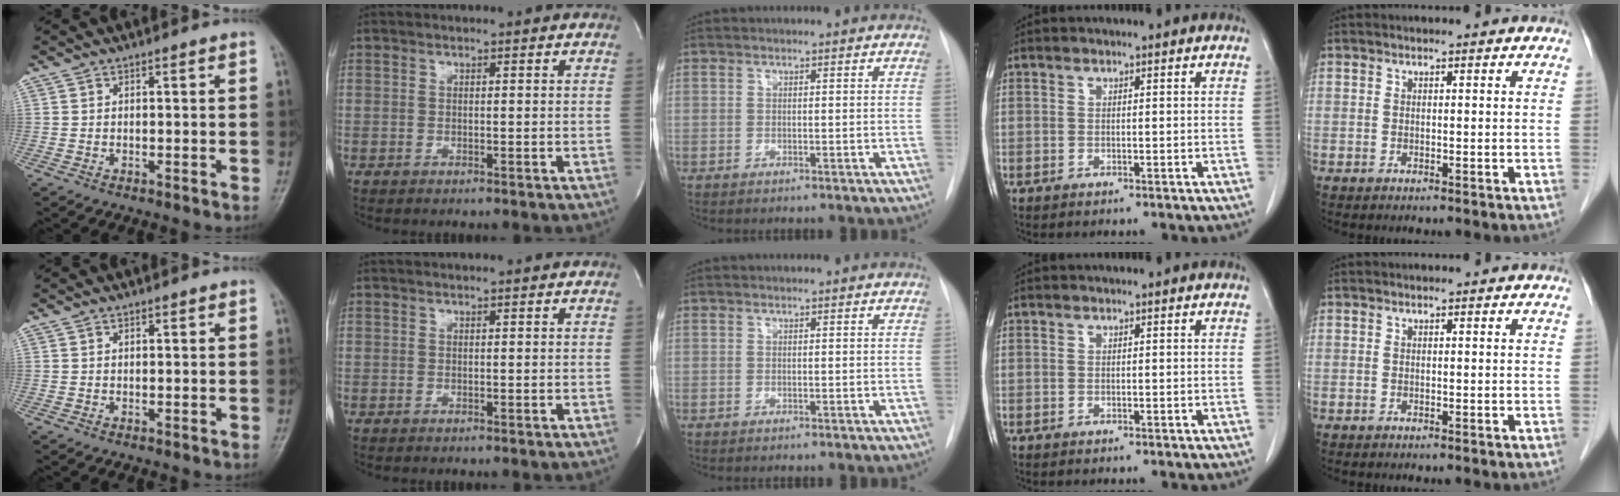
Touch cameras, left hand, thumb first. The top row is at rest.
{"thumb": {"total": 0.7, "force": [0.4, 0.4, 0.4], "torque": [-0.004, -0.001, 0.005]}, "index": {"total": 0.9, "force": [0.8, 0.0, 0.4], "torque": [-0.004, 0.007, 0.013]}}